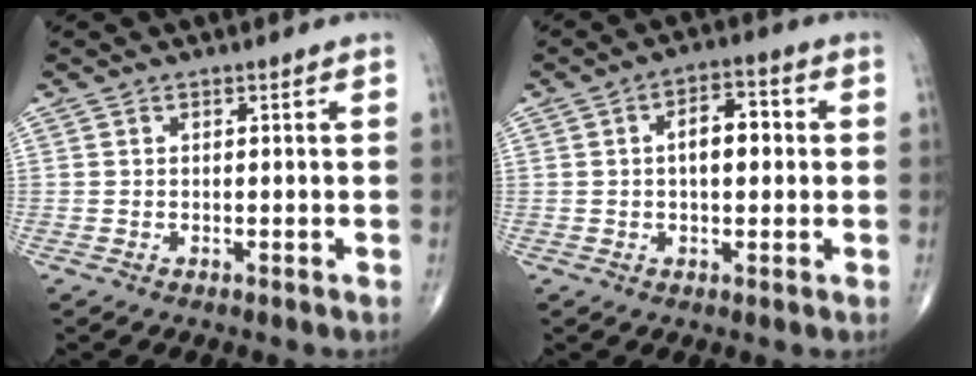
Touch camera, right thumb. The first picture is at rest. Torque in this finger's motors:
{"motor_torque": [1.02, 2.69, 0.99, 0.21, 0.07]}